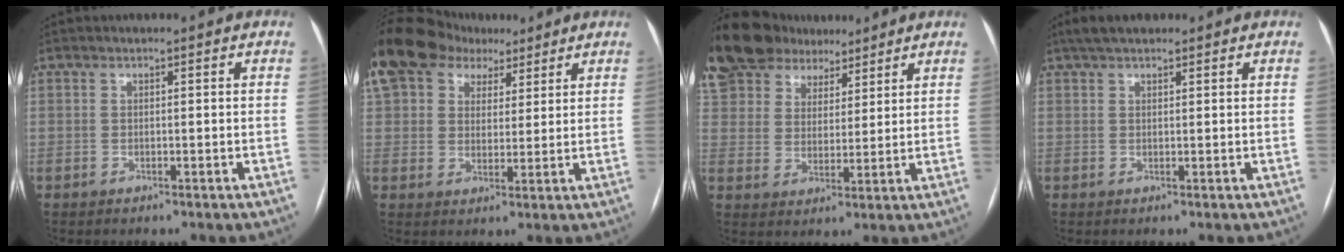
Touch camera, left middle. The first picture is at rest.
{"total": 16.0, "force": [9.6, 10.7, 7.0], "torque": [-0.166, 0.069, 0.169]}
{"total": 18.0, "force": [13.4, 10.1, 6.4], "torque": [-0.162, 0.052, 0.243]}
{"total": 3.9, "force": [3.0, 1.3, 2.0], "torque": [-0.037, 0.023, 0.054]}